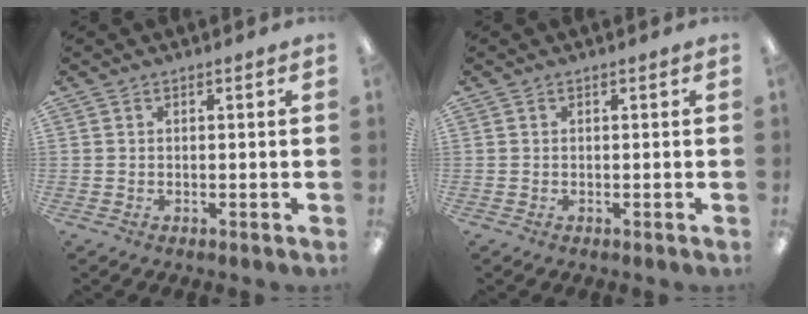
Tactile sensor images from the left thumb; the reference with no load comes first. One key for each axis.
{"total": 0.0}